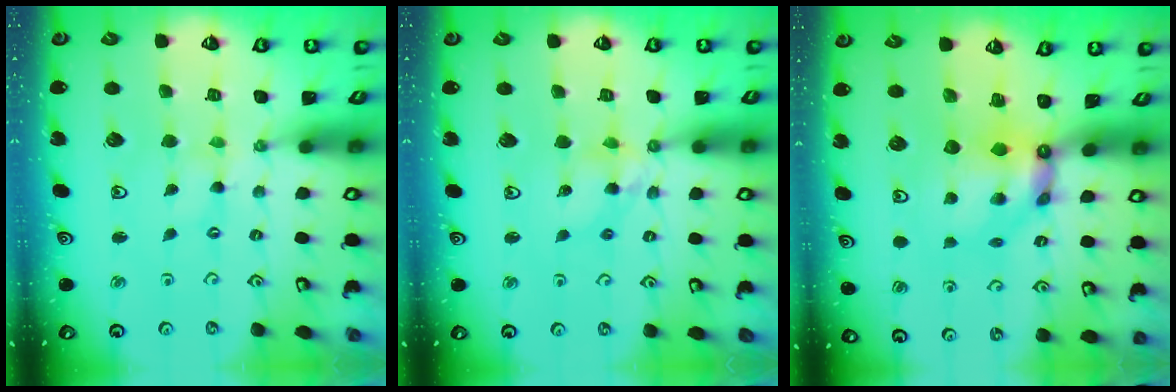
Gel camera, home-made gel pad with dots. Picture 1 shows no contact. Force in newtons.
{"total": 6.7, "press": 6.7, "slide": 0.6}
{"total": 7.6, "press": 7.6, "slide": 0.5}